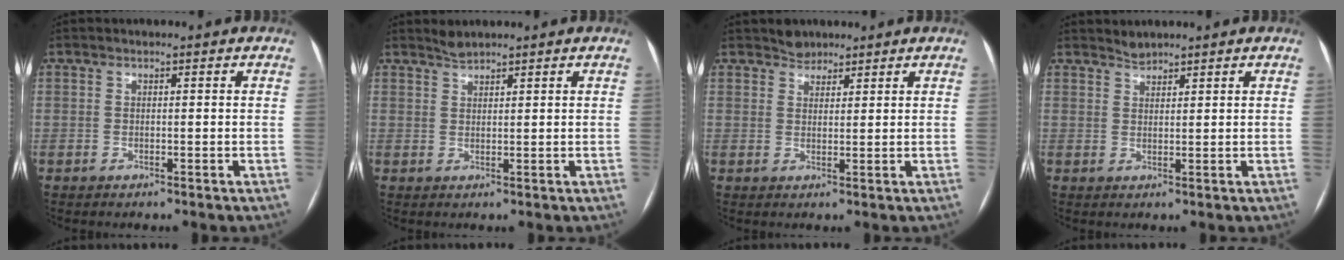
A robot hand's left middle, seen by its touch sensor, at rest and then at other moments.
{"total": 1.5, "force": [1.5, 0.0, 0.1], "torque": [-0.005, 0.006, 0.033]}
{"total": 2.3, "force": [1.9, 1.2, 0.0], "torque": [0.004, 0.005, 0.030]}
{"total": 1.4, "force": [1.4, 0.2, -0.2], "torque": [0.000, 0.004, 0.029]}